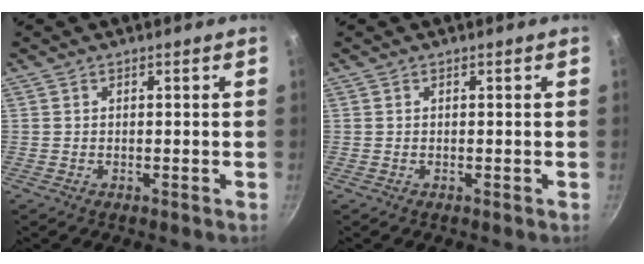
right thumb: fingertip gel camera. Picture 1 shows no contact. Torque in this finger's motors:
{"motor_torque": [0.00, -0.01, 0.17, -0.20, 0.00]}